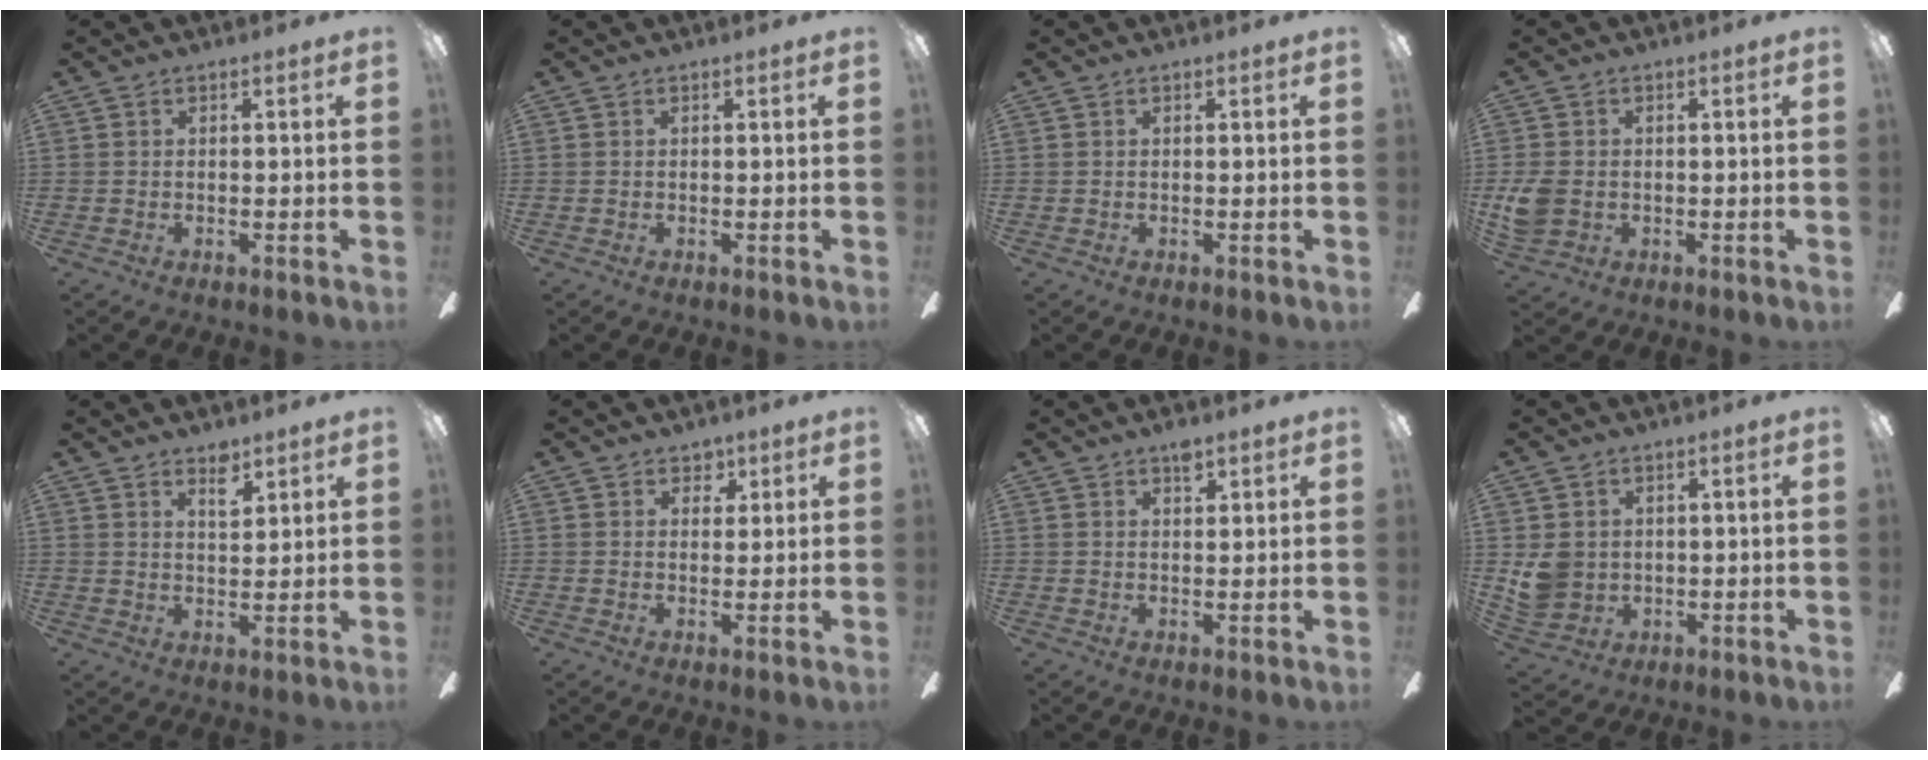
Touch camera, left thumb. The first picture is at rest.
{"total": 0.0}
{"total": 0.0}
{"total": 5.8, "force": [-0.6, 4.7, 3.3], "torque": [-0.084, 0.006, -0.010]}
{"total": 5.5, "force": [4.0, 2.4, 2.8], "torque": [-0.024, -0.025, 0.066]}
{"total": 3.5, "force": [2.3, 2.4, 1.0], "torque": [-0.003, -0.006, 0.038]}
{"total": 3.2, "force": [2.3, 1.3, 1.7], "torque": [-0.012, -0.011, 0.037]}
{"total": 6.2, "force": [1.3, 5.7, 2.1], "torque": [-0.034, 0.005, 0.027]}